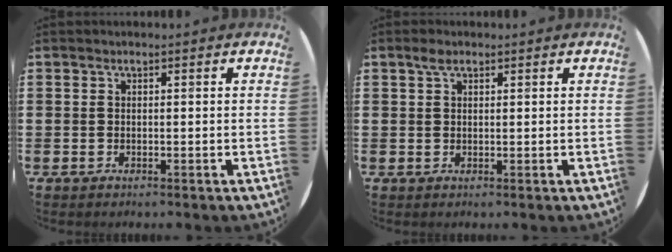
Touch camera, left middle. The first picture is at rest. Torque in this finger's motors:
{"motor_torque": [0.74, 0.17, -0.13, -0.03]}